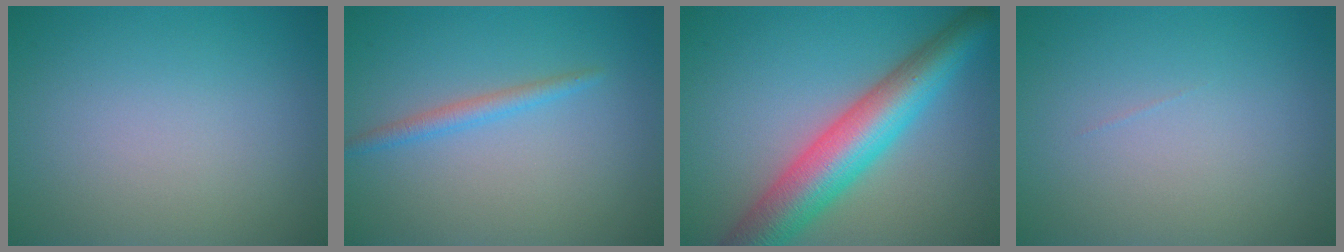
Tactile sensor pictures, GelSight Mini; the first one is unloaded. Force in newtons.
{"total": 1.6, "press": 1.6, "slide": 0.1}
{"total": 8.3, "press": 8.3, "slide": 0.1}
{"total": 0.0}